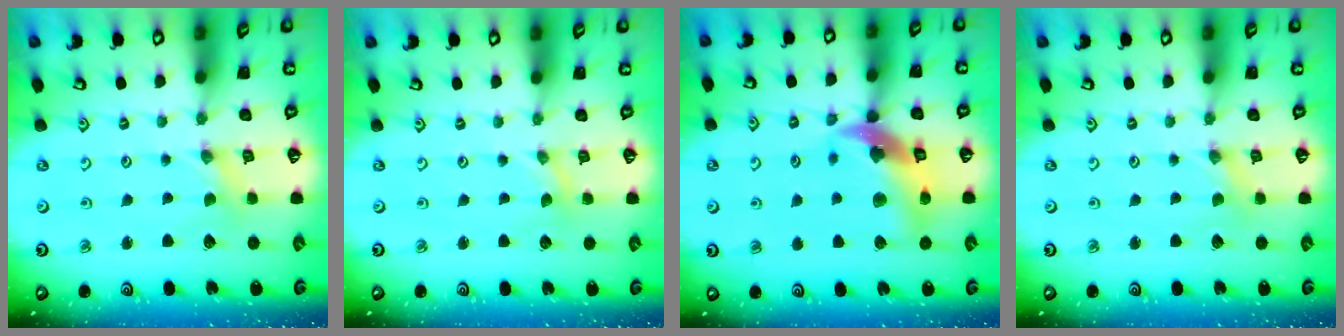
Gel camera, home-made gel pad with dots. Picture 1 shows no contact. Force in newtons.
{"total": 0.0}
{"total": 14.7, "press": 14.5, "slide": 2.1}
{"total": 0.0}